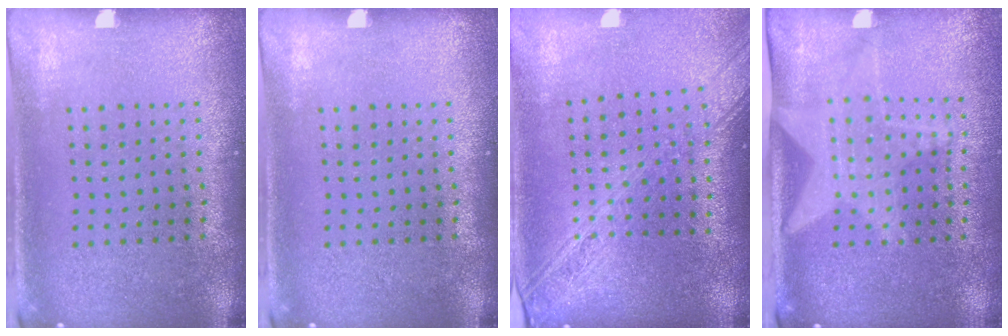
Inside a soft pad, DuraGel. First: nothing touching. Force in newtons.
{"total": 0.0}
{"total": 2.2, "press": 1.8, "slide": 1.2}
{"total": 1.4, "press": 1.4, "slide": 0.3}